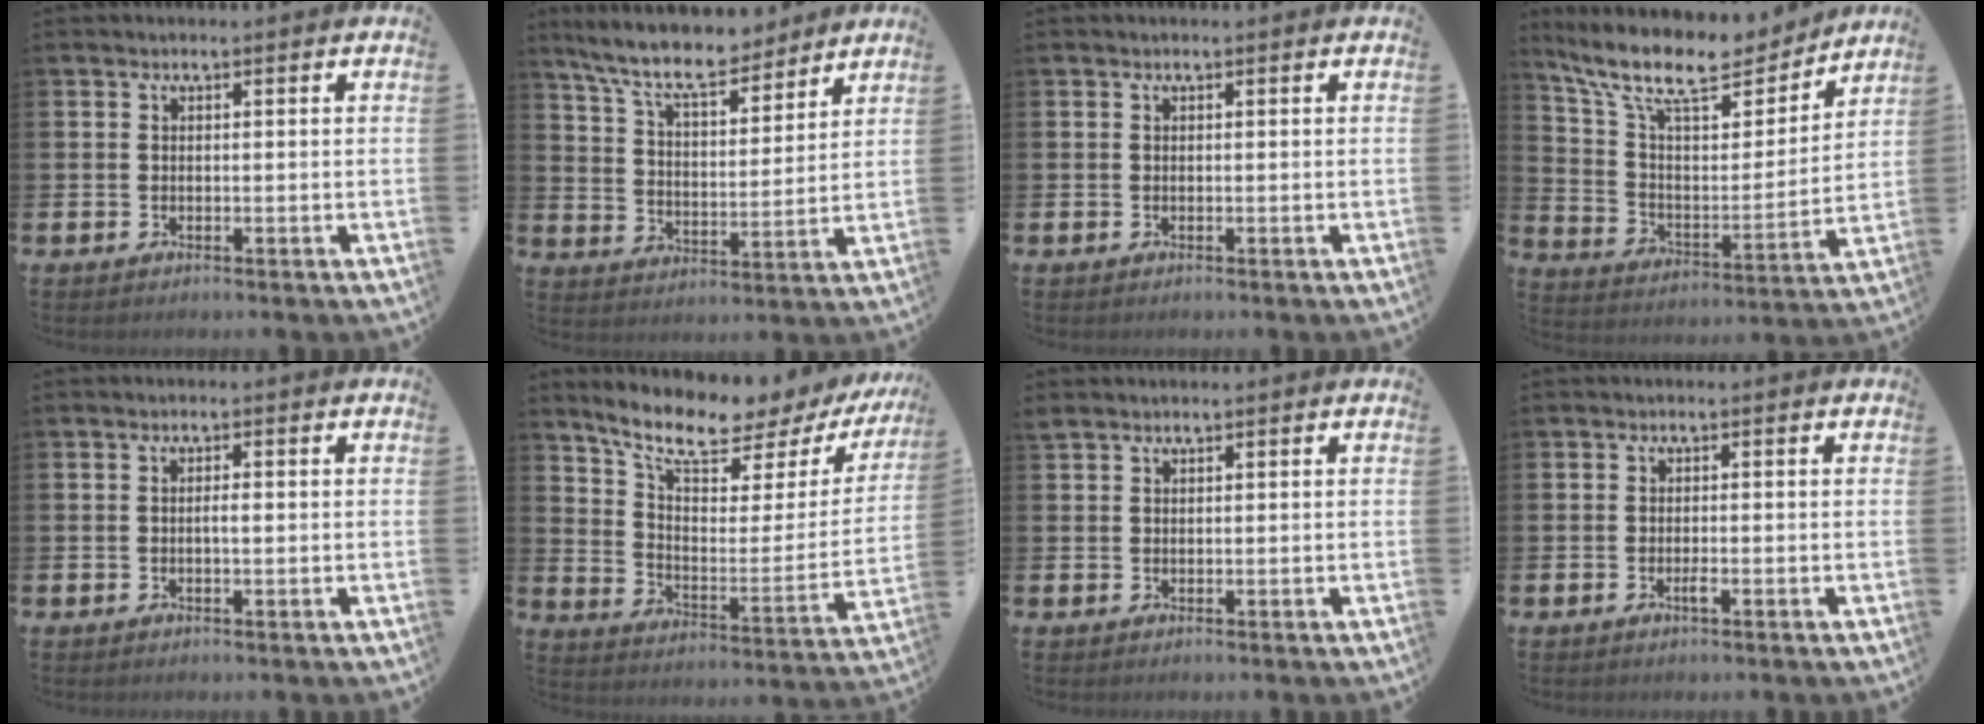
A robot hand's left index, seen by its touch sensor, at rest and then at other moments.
{"total": 10.0, "force": [9.0, 2.3, 3.8], "torque": [-0.096, -0.050, 0.161]}
{"total": 0.0}
{"total": 13.2, "force": [11.1, 3.7, 6.0], "torque": [-0.146, -0.064, 0.192]}
{"total": 1.0, "force": [0.1, 0.3, 0.9], "torque": [-0.014, 0.000, -0.001]}
{"total": 9.2, "force": [7.9, 2.4, 4.1], "torque": [-0.110, -0.058, 0.131]}
{"total": 1.1, "force": [1.1, 0.2, 0.2], "torque": [0.003, -0.003, 0.019]}
{"total": 0.9, "force": [-0.3, 0.1, 0.9], "torque": [-0.016, -0.003, -0.004]}